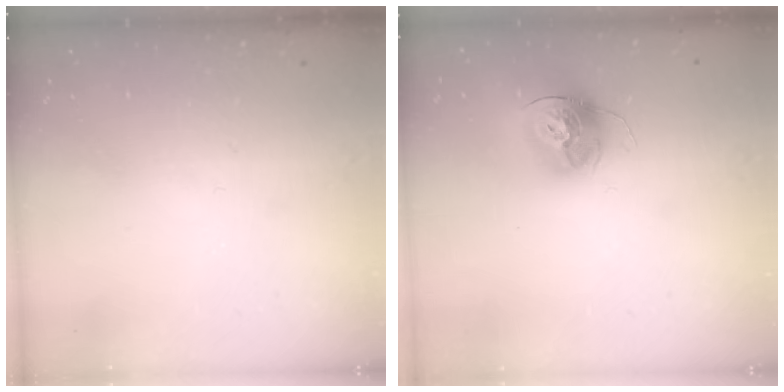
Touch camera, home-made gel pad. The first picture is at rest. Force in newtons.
{"total": 14.6, "press": 14.5, "slide": 1.3}